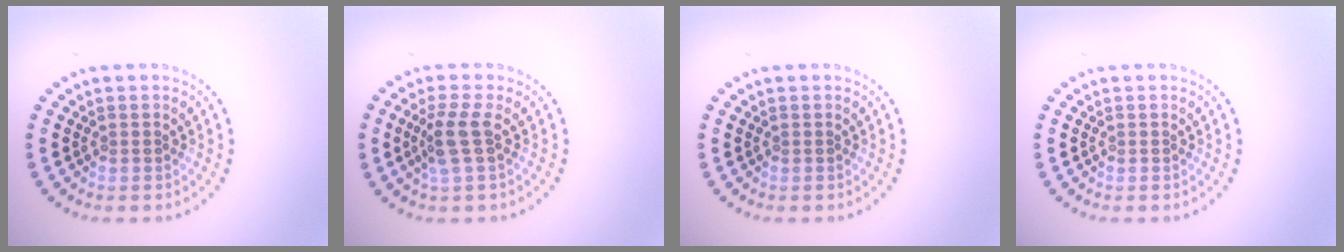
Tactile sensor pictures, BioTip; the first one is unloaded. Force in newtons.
{"total": 2.5, "press": 1.9, "slide": 1.5}
{"total": 0.0}
{"total": 0.0}